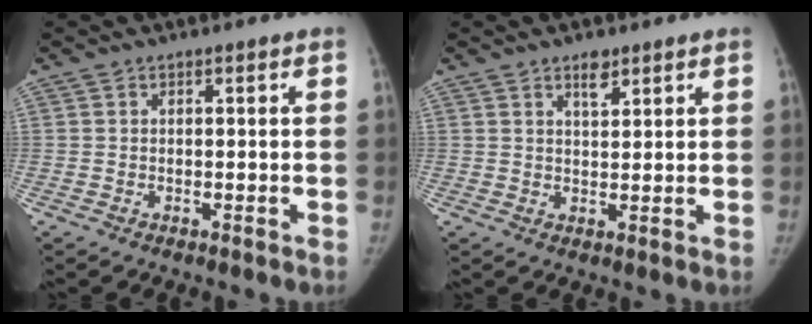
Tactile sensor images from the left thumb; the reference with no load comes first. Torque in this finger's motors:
{"motor_torque": [0.11, -0.13, 0.29, -0.33, 0.09]}